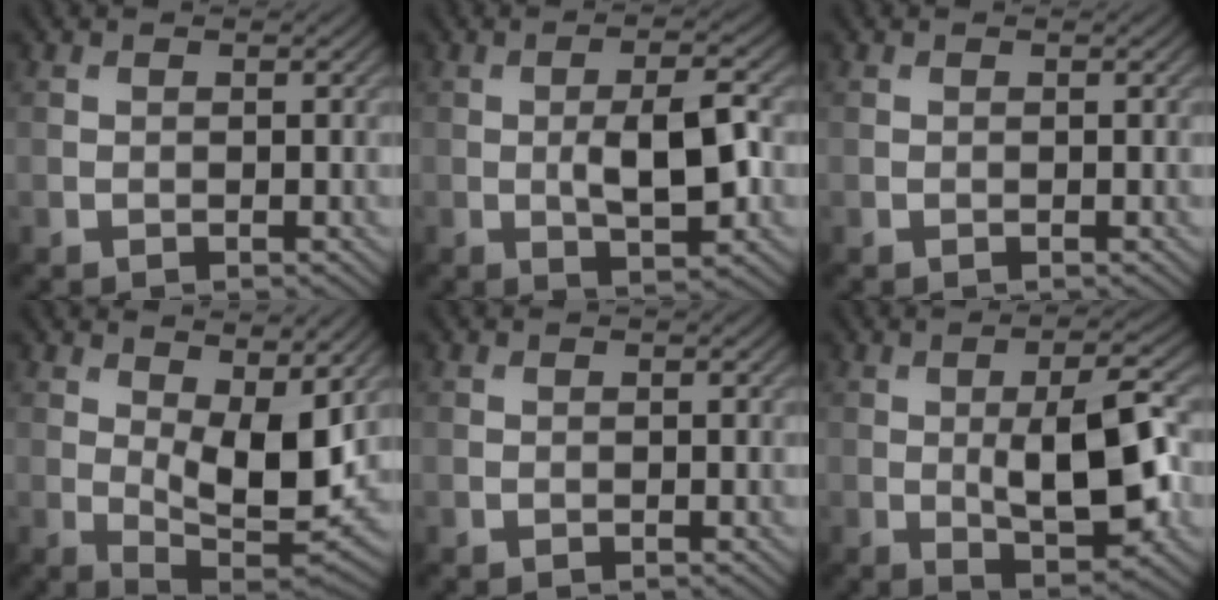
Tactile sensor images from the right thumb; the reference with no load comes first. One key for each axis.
{"total": 6.8, "fx": -0.6, "fy": 2.2, "fz": 6.4, "tx": -0.109, "ty": 0.002, "tz": -0.010}
{"total": 0.0}
{"total": 9.7, "fx": 2.5, "fy": 4.1, "fz": 8.3, "tx": -0.144, "ty": -0.012, "tz": 0.048}
{"total": 0.0}
{"total": 10.1, "fx": -0.8, "fy": 3.3, "fz": 9.5, "tx": -0.150, "ty": 0.001, "tz": -0.014}